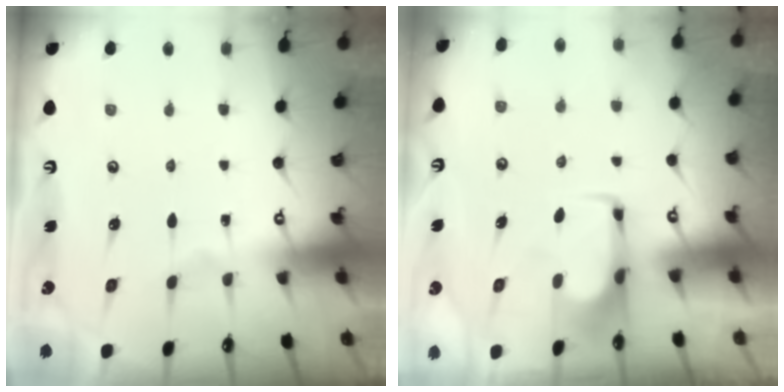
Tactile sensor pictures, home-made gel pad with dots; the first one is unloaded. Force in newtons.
{"total": 2.2, "press": 2.1, "slide": 0.4}